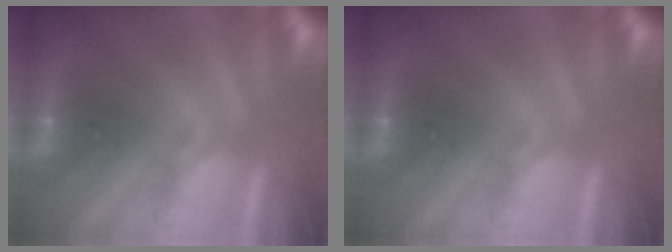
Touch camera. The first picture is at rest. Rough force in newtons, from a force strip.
{"total": 0.0}